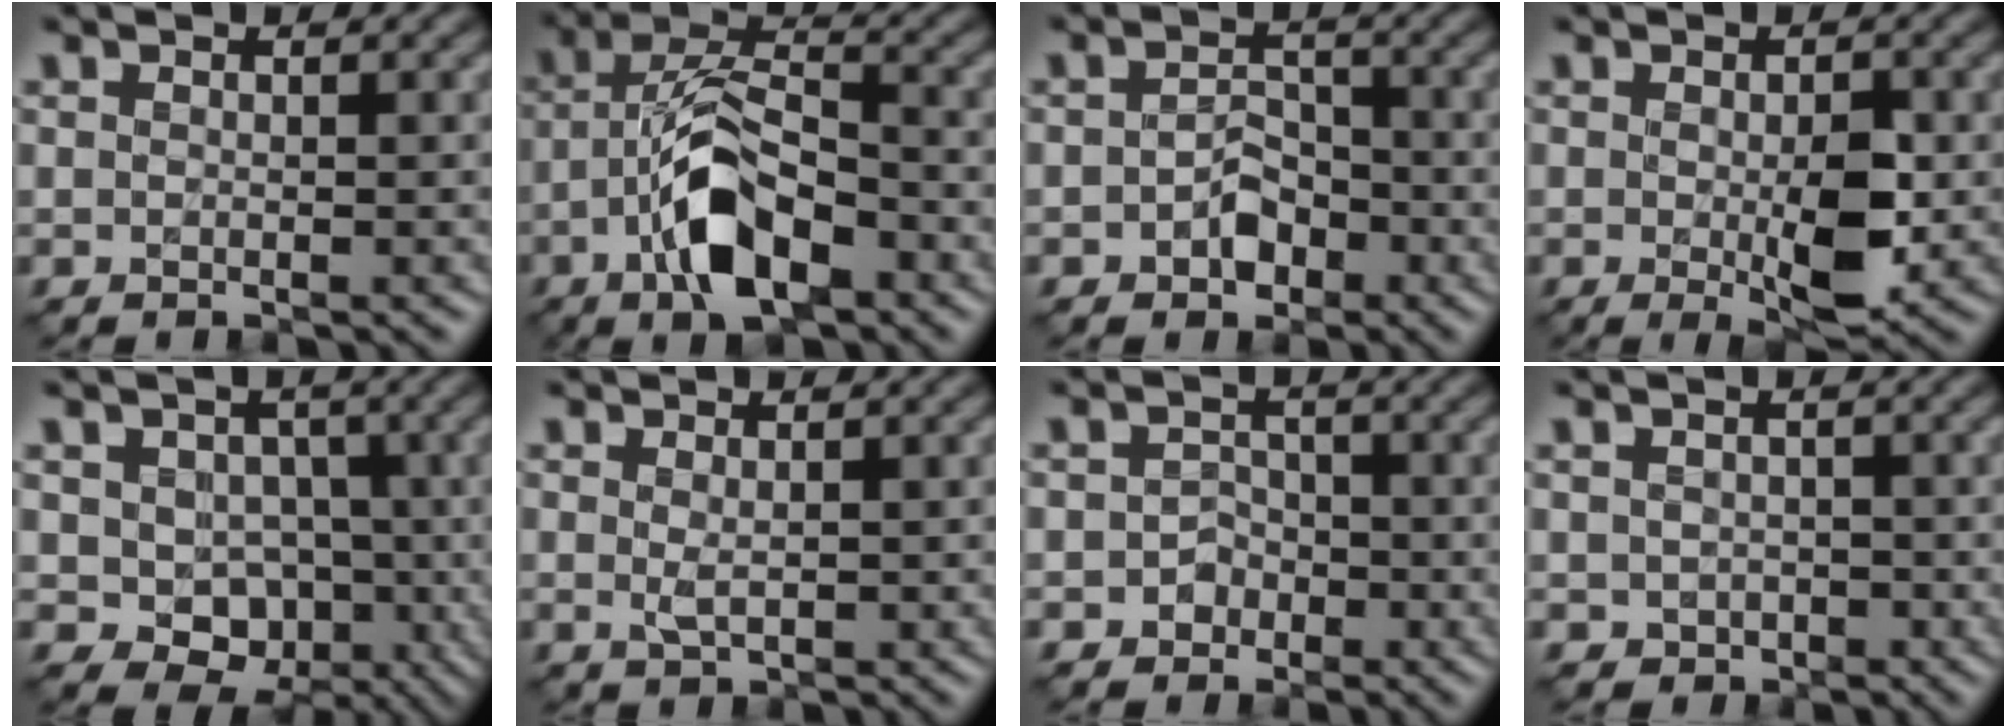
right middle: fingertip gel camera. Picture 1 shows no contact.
{"total": 8.0, "force": [-3.2, 3.5, 6.5], "torque": [-0.126, 0.012, -0.067]}
{"total": 3.1, "force": [-1.5, 1.9, 1.9], "torque": [-0.028, 0.001, -0.024]}
{"total": 4.2, "force": [-0.7, 1.6, 3.8], "torque": [-0.070, -0.006, -0.005]}
{"total": 7.3, "force": [-1.8, 6.3, 3.3], "torque": [-0.033, 0.010, -0.042]}
{"total": 1.4, "force": [0.2, 0.4, 1.3], "torque": [-0.028, -0.001, 0.008]}
{"total": 2.2, "force": [-1.2, 1.7, 0.8], "torque": [-0.005, 0.007, -0.023]}
{"total": 2.0, "force": [-0.7, 1.7, 0.9], "torque": [-0.022, -0.001, -0.014]}